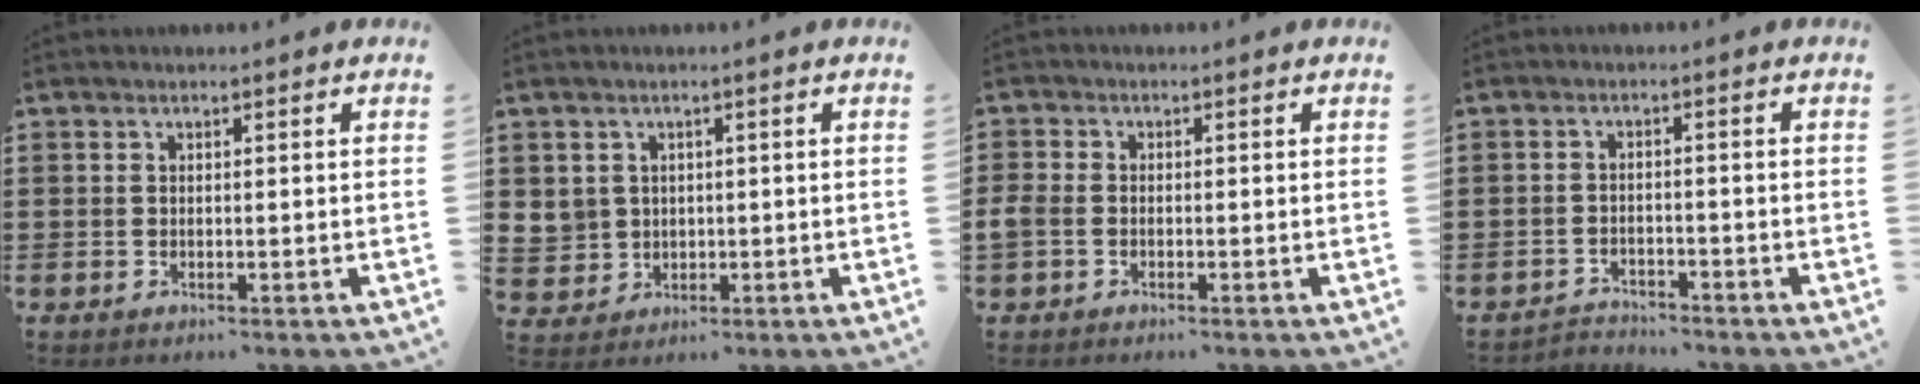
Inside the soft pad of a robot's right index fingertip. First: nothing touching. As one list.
[{"total": 3.4, "force": [0.6, 3.3, 0.3], "torque": [-0.025, 0.010, 0.011]}, {"total": 1.9, "force": [-1.0, 1.3, 1.0], "torque": [-0.036, -0.003, -0.024]}, {"total": 2.5, "force": [-2.5, 0.4, -0.2], "torque": [-0.005, 0.000, -0.055]}]